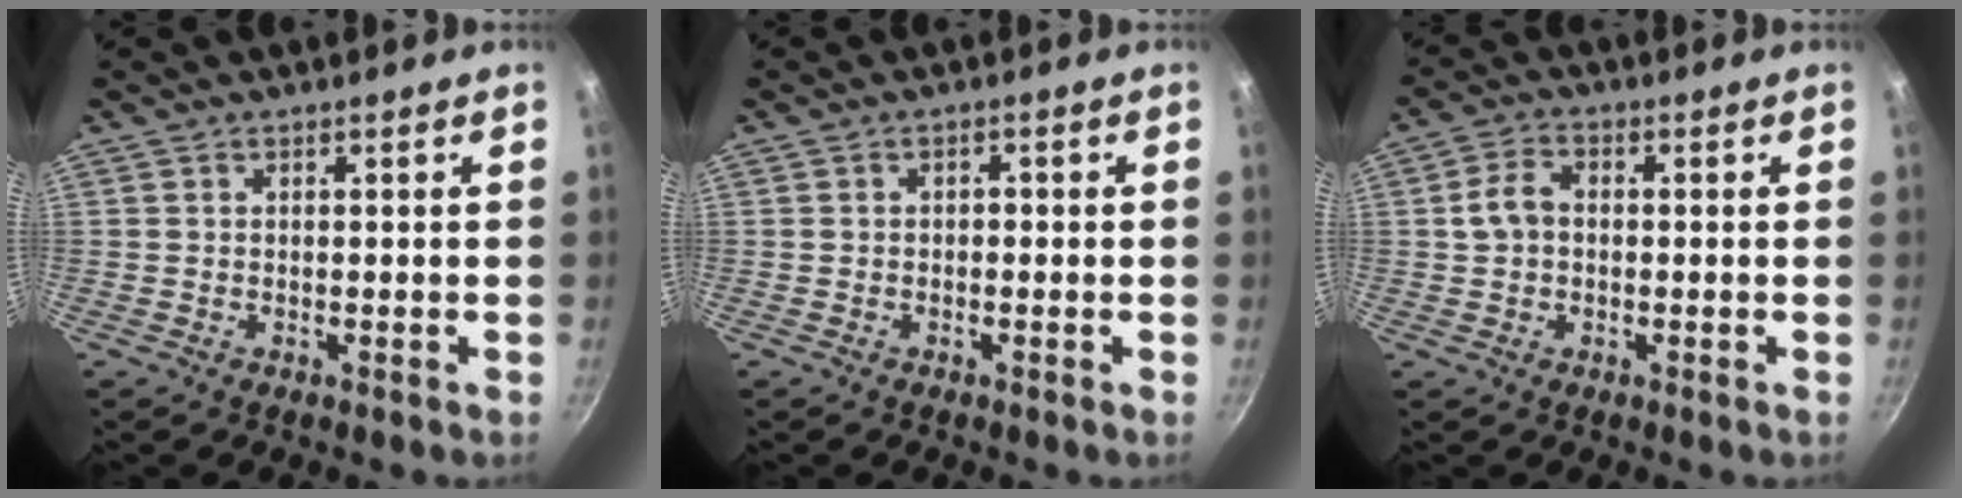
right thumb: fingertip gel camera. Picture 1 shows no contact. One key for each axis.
{"total": 1.1, "fx": -0.2, "fy": 0.8, "fz": 0.7, "tx": -0.001, "ty": 0.004, "tz": -0.007}
{"total": 4.9, "fx": 0.1, "fy": 3.6, "fz": 3.3, "tx": -0.061, "ty": 0.016, "tz": -0.004}